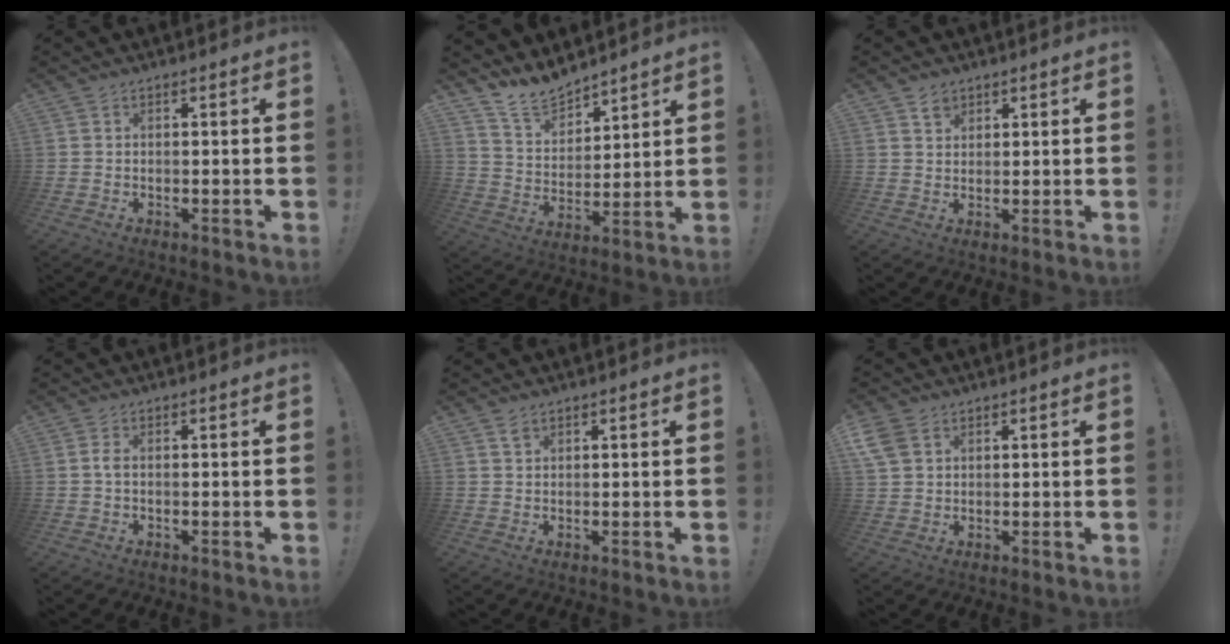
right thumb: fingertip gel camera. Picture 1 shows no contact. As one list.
[{"total": 11.5, "force": [10.5, 3.8, 2.4], "torque": [-0.065, -0.081, 0.204]}, {"total": 2.9, "force": [2.1, 1.9, 0.7], "torque": [-0.003, -0.011, 0.037]}, {"total": 1.6, "force": [-0.2, 0.6, 1.5], "torque": [-0.033, 0.006, -0.003]}, {"total": 1.4, "force": [1.1, 0.7, 0.6], "torque": [-0.003, -0.005, 0.019]}, {"total": 5.6, "force": [2.9, 3.7, 3.1], "torque": [-0.062, -0.007, 0.058]}]